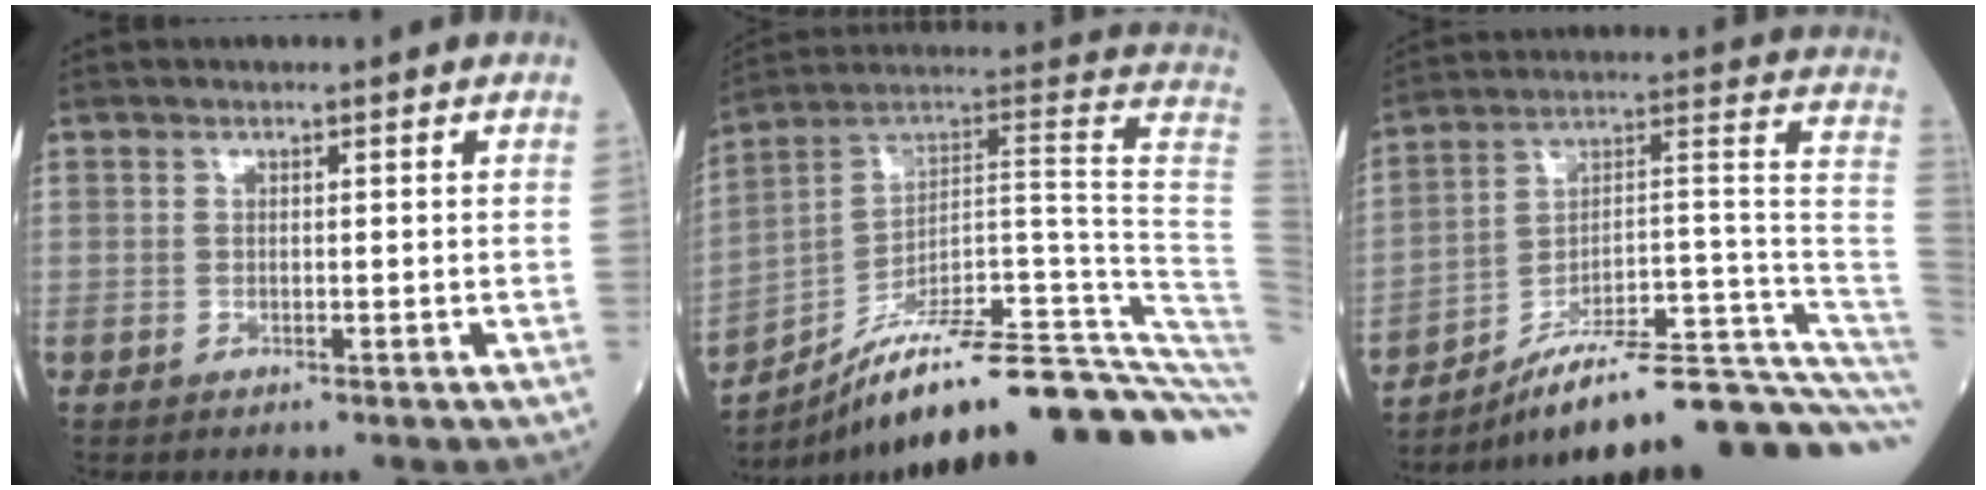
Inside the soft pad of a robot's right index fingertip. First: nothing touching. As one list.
[{"total": 33.3, "force": [-22.9, 3.5, 23.9], "torque": [-0.214, 0.017, -0.326]}, {"total": 27.0, "force": [-21.8, 1.3, 15.9], "torque": [-0.129, 0.035, -0.323]}]